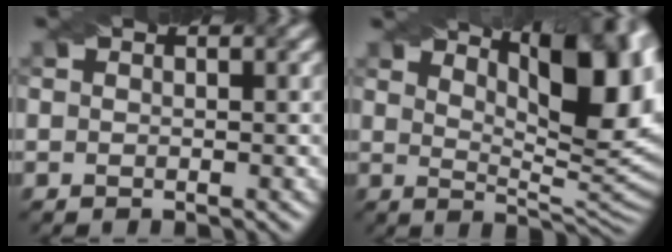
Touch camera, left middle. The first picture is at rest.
{"total": 13.1, "force": [6.3, 4.6, 10.5], "torque": [-0.115, 0.020, 0.083]}